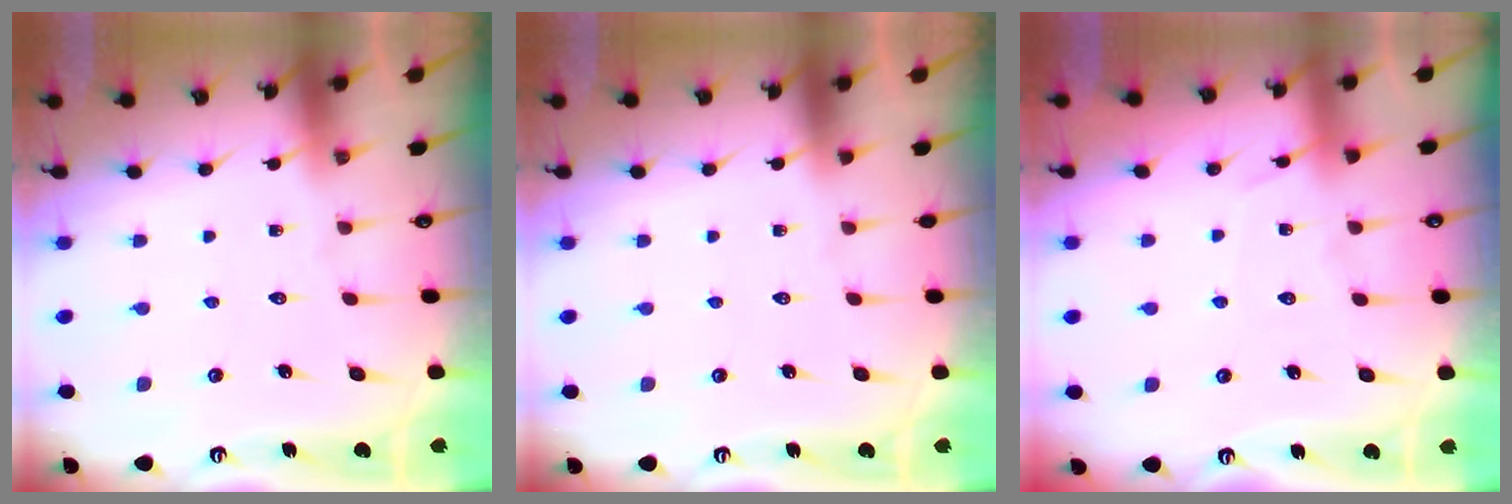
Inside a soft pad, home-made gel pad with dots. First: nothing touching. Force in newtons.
{"total": 0.0}
{"total": 5.5, "press": 5.5, "slide": 0.6}